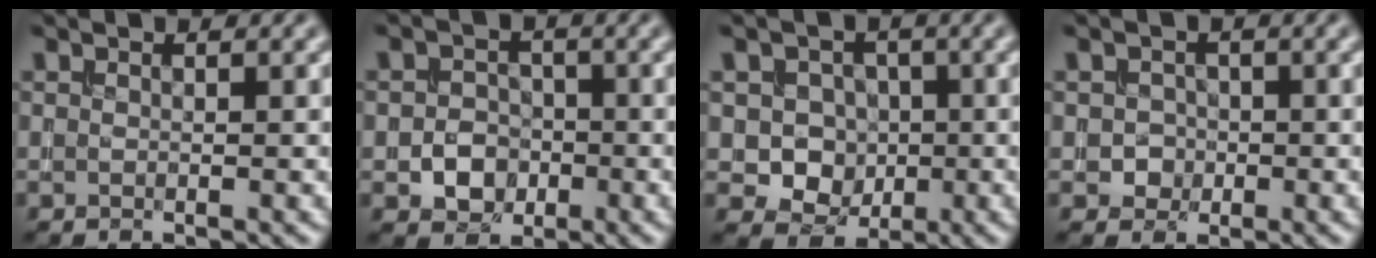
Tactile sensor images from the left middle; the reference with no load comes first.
{"total": 3.0, "force": [-1.1, 2.5, 1.3], "torque": [-0.016, 0.000, -0.021]}
{"total": 4.0, "force": [-0.3, 3.6, 1.7], "torque": [-0.017, -0.003, -0.017]}
{"total": 1.4, "force": [-0.4, 1.3, 0.2], "torque": [0.006, -0.001, -0.007]}